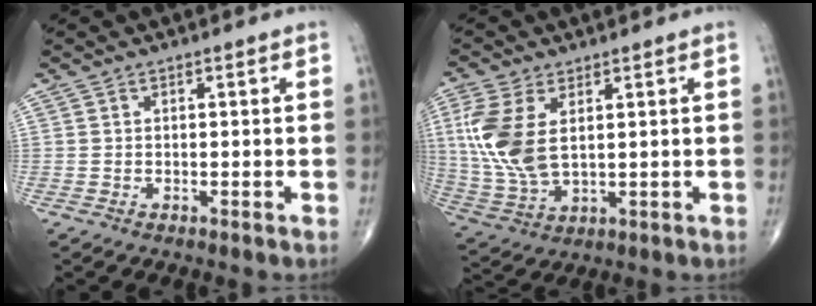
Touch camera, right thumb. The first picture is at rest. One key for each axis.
{"total": 12.1, "fx": 2.7, "fy": 6.4, "fz": 9.9, "tx": -0.233, "ty": -0.007, "tz": 0.064}